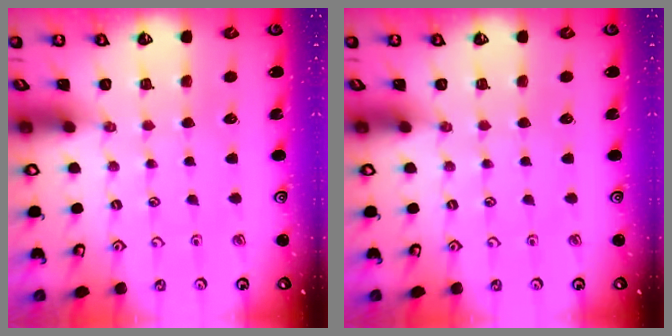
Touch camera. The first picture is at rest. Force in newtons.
{"total": 0.0}